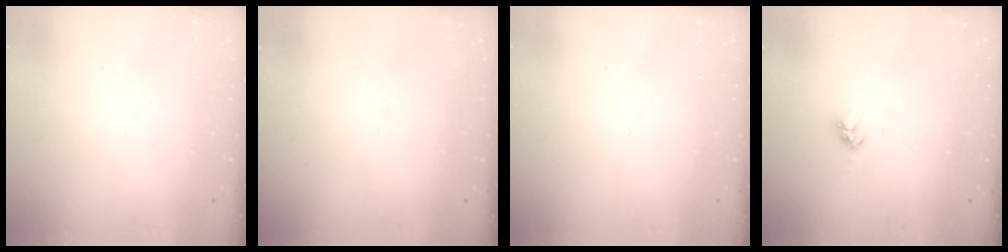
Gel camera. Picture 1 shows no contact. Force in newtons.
{"total": 0.0}
{"total": 0.0}
{"total": 3.9, "press": 3.9, "slide": 0.4}